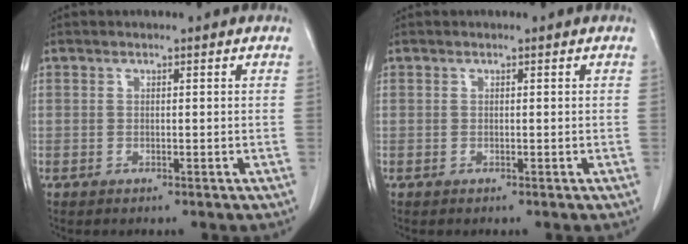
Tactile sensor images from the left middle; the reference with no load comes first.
{"total": 0.0}